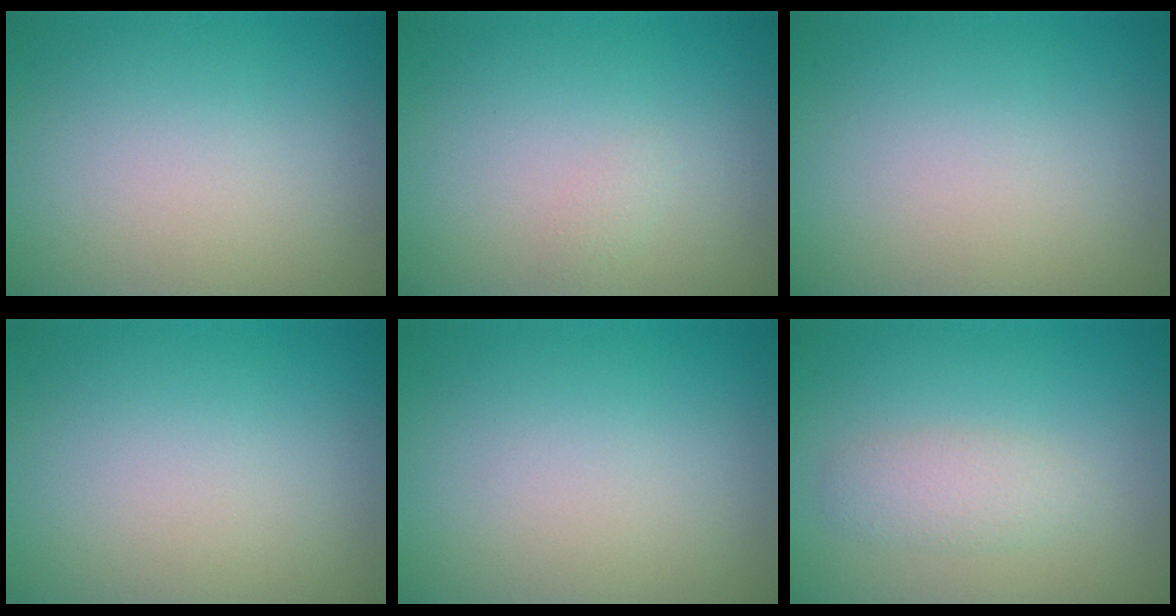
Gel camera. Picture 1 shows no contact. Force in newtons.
{"total": 0.5, "press": 0.5, "slide": 0.0}
{"total": 0.0}
{"total": 0.0}
{"total": 0.0}
{"total": 2.1, "press": 2.1, "slide": 0.0}